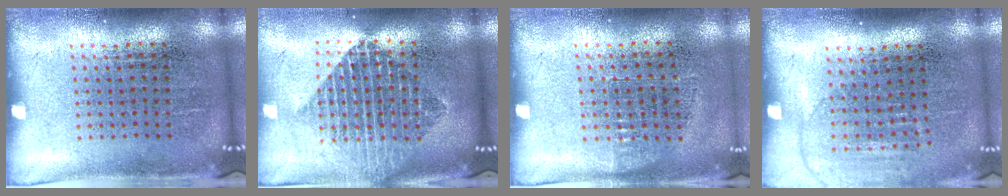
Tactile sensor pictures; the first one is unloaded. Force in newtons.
{"total": 2.0, "press": 1.6, "slide": 1.1}
{"total": 0.6, "press": 0.6, "slide": 0.3}
{"total": 1.3, "press": 1.2, "slide": 0.6}